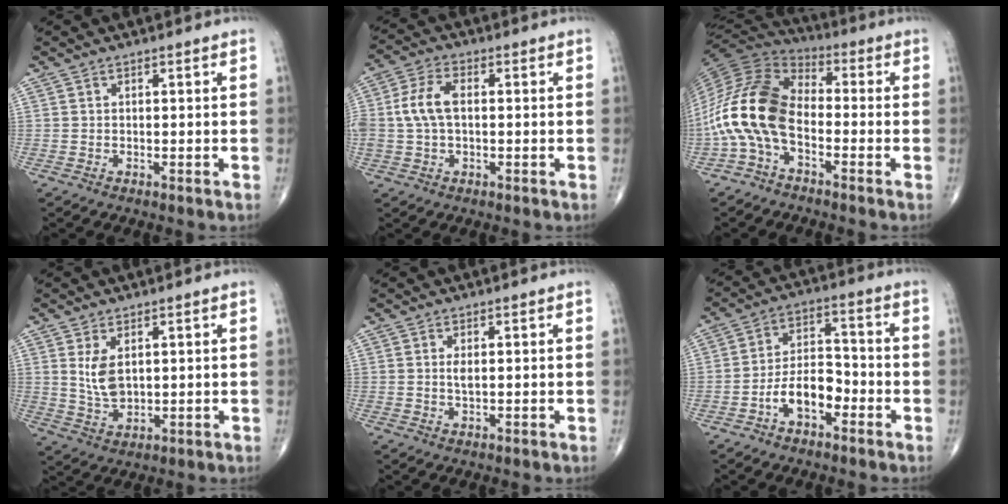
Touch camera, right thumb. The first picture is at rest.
{"total": 7.1, "force": [0.3, 4.2, 5.7], "torque": [-0.127, 0.017, 0.002]}
{"total": 15.6, "force": [-3.7, 8.9, 12.3], "torque": [-0.258, 0.052, -0.083]}
{"total": 5.3, "force": [1.6, 3.0, 4.2], "torque": [-0.073, -0.014, 0.041]}
{"total": 1.4, "force": [0.3, 0.5, 1.3], "torque": [-0.028, -0.003, 0.007]}
{"total": 8.5, "force": [-4.0, 4.6, 5.9], "torque": [-0.087, 0.040, -0.077]}